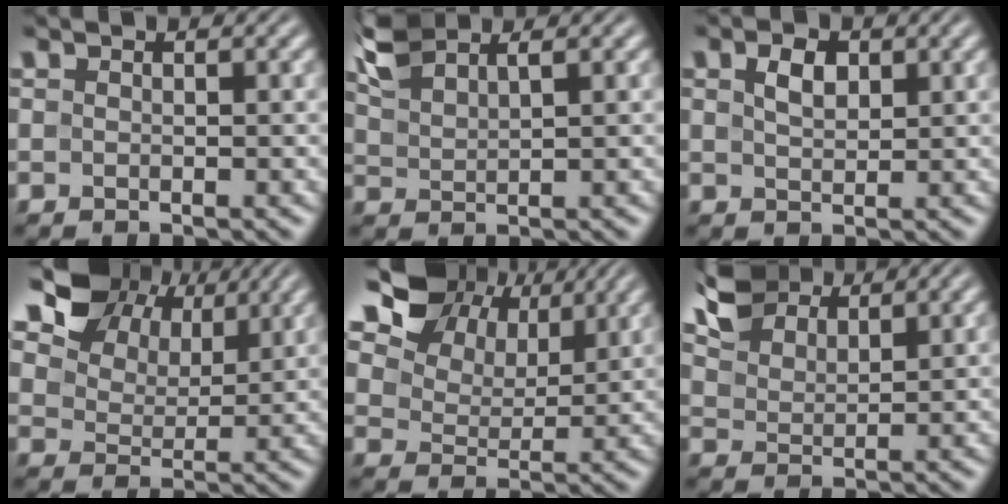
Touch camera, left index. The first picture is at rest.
{"total": 3.2, "force": [2.8, 0.6, 1.5], "torque": [-0.045, 0.012, 0.062]}
{"total": 2.3, "force": [1.0, 1.4, 1.6], "torque": [-0.034, 0.003, 0.020]}
{"total": 10.8, "force": [7.3, 6.3, 5.0], "torque": [-0.126, 0.008, 0.131]}
{"total": 13.9, "force": [8.7, 8.5, 6.7], "torque": [-0.160, 0.015, 0.170]}
{"total": 5.4, "force": [4.5, 2.2, 1.9], "torque": [-0.056, 0.014, 0.087]}